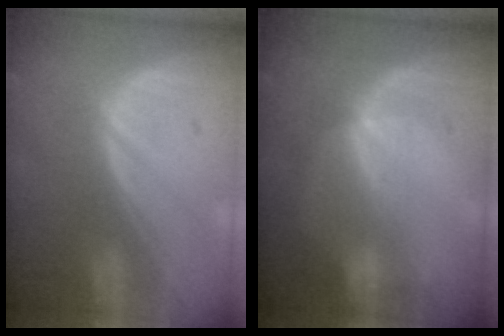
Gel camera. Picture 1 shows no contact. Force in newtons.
{"total": 2.4, "press": 2.1, "slide": 1.2}